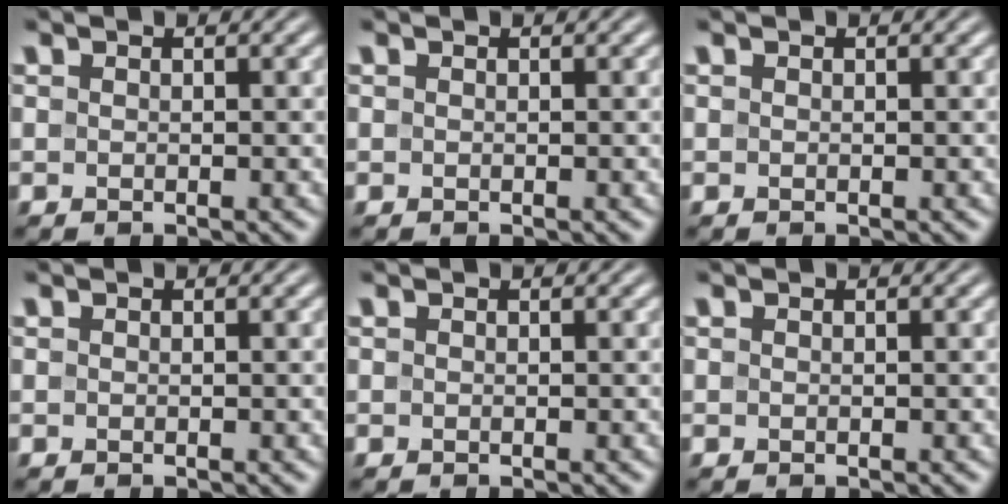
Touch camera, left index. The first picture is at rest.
{"total": 0.0}
{"total": 0.0}
{"total": 0.0}
{"total": 0.0}
{"total": 0.0}